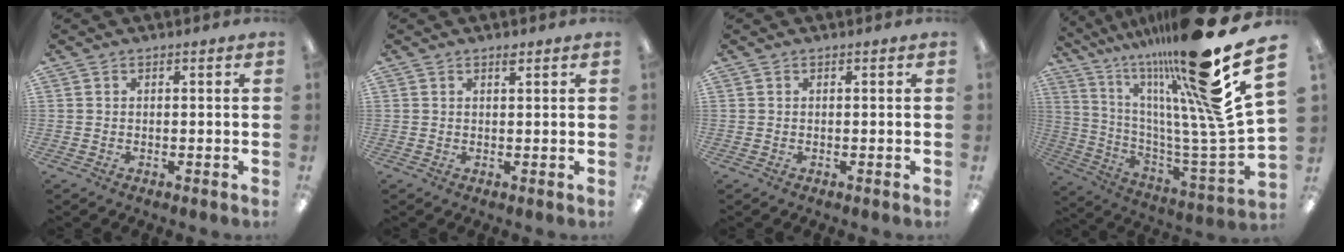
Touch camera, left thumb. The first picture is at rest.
{"total": 1.0, "force": [0.9, 0.1, 0.5], "torque": [-0.004, -0.004, 0.014]}
{"total": 0.0}
{"total": 26.6, "force": [17.2, 5.0, 19.7], "torque": [-0.280, -0.131, 0.281]}